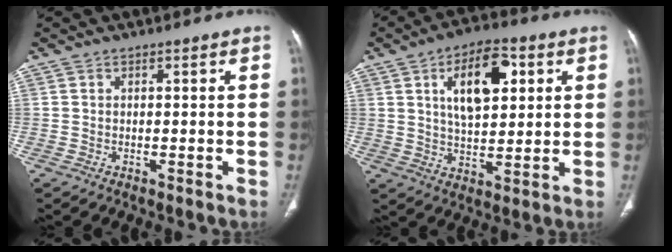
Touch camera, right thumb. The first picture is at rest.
{"total": 13.2, "force": [4.3, 6.7, 10.6], "torque": [-0.142, -0.006, 0.071]}